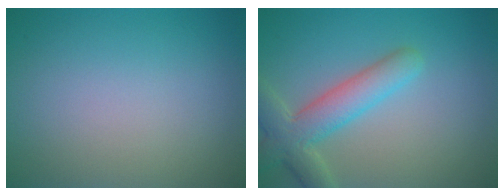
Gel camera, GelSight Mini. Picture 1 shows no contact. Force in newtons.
{"total": 5.0, "press": 5.0, "slide": 0.5}